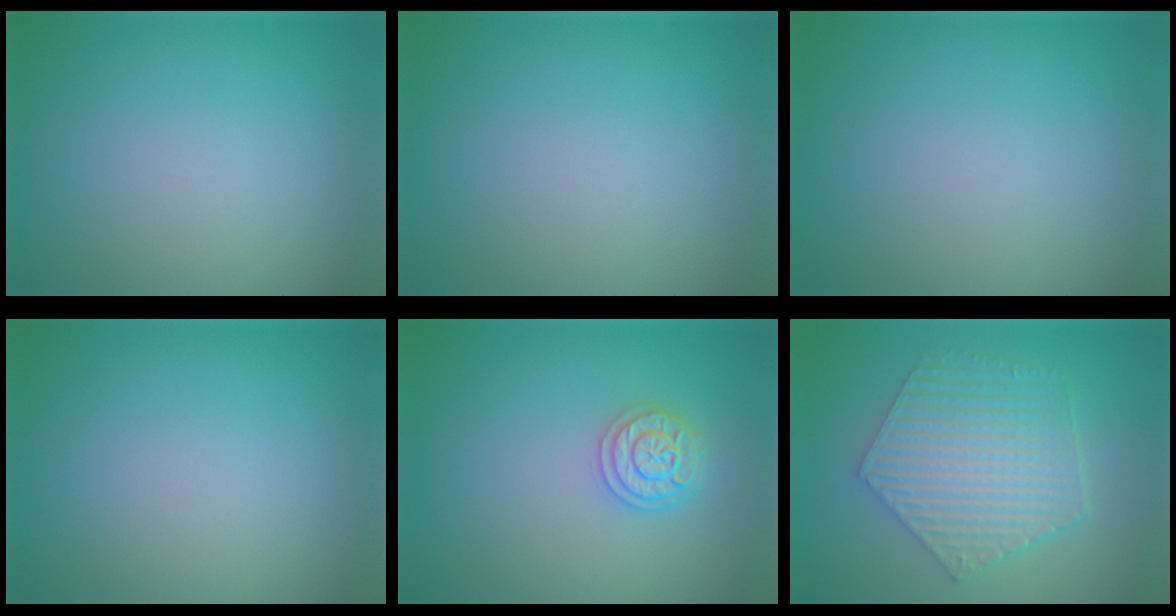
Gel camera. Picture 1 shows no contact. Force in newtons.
{"total": 0.0}
{"total": 0.0}
{"total": 0.0}
{"total": 2.4, "press": 2.4, "slide": 0.4}
{"total": 6.7, "press": 4.9, "slide": 4.6}